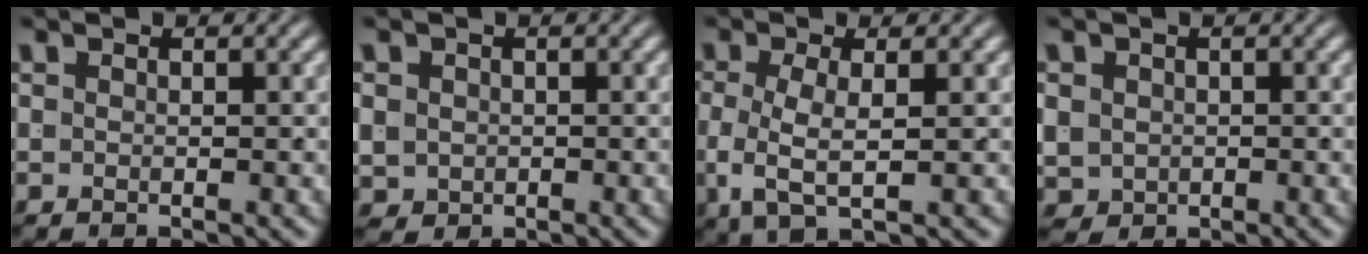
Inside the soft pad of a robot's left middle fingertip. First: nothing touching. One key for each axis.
{"total": 4.3, "fx": -0.9, "fy": 3.9, "fz": 1.6, "tx": -0.054, "ty": -0.033, "tz": 0.000}
{"total": 3.8, "fx": -0.6, "fy": 1.5, "fz": 3.5, "tx": -0.084, "ty": -0.022, "tz": 0.004}
{"total": 5.5, "fx": -1.2, "fy": 4.9, "fz": 2.2, "tx": -0.067, "ty": -0.039, "tz": -0.005}